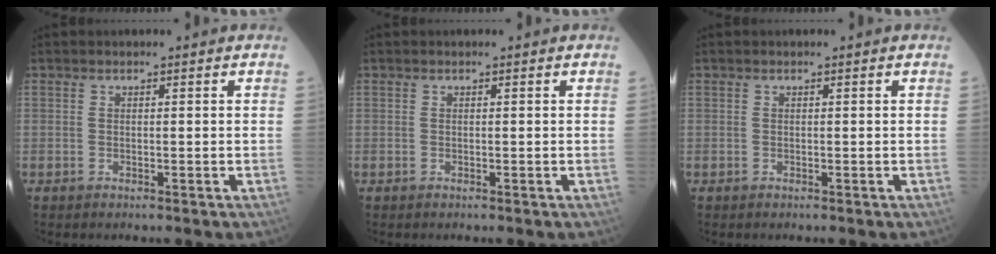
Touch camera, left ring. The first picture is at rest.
{"total": 0.0}
{"total": 0.0}